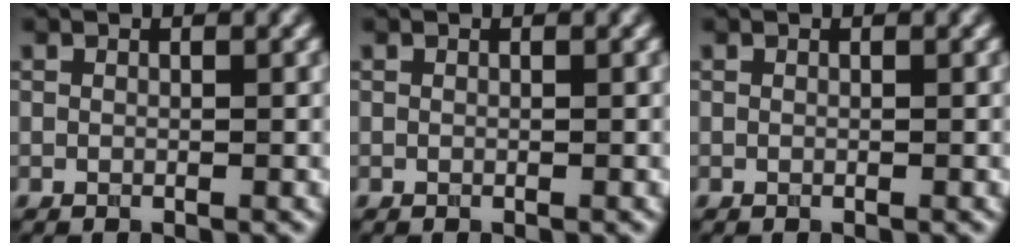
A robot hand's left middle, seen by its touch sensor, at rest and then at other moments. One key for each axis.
{"total": 0.0}
{"total": 0.0}